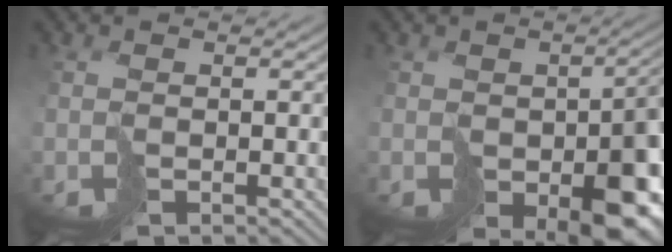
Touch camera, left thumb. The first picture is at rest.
{"total": 11.1, "force": [-3.8, 6.1, 8.5], "torque": [-0.108, -0.043, -0.039]}